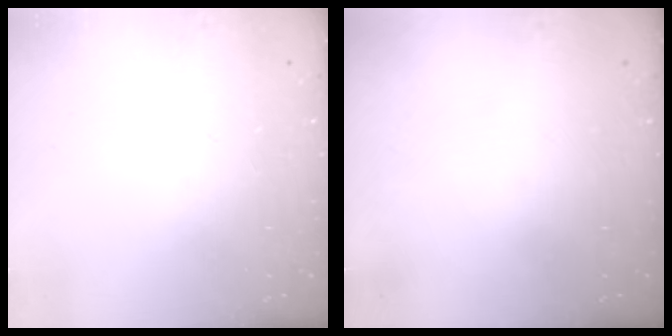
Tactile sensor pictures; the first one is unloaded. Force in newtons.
{"total": 0.0}